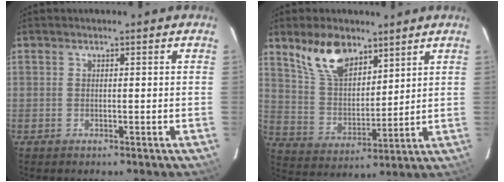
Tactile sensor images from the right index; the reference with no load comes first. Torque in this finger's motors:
{"motor_torque": [0.90, 0.64, 0.27, 0.12]}